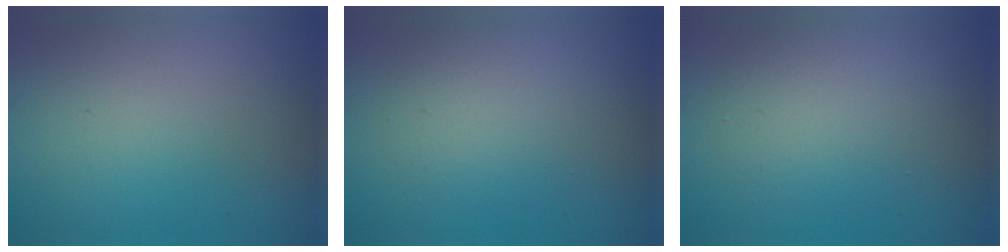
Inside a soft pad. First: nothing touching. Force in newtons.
{"total": 3.3, "press": 3.3, "slide": 0.1}
{"total": 3.9, "press": 3.9, "slide": 0.5}